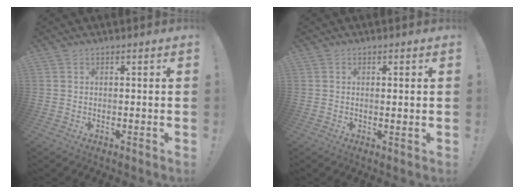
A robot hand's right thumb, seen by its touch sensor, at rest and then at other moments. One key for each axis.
{"total": 1.0, "fx": 0.4, "fy": -0.3, "fz": 0.9, "tx": -0.009, "ty": -0.005, "tz": 0.006}